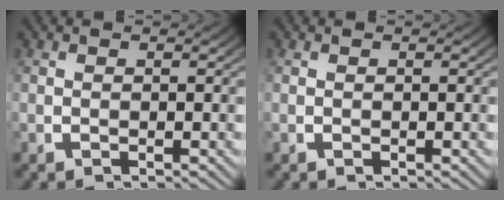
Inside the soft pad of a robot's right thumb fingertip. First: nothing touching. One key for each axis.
{"total": 0.0}